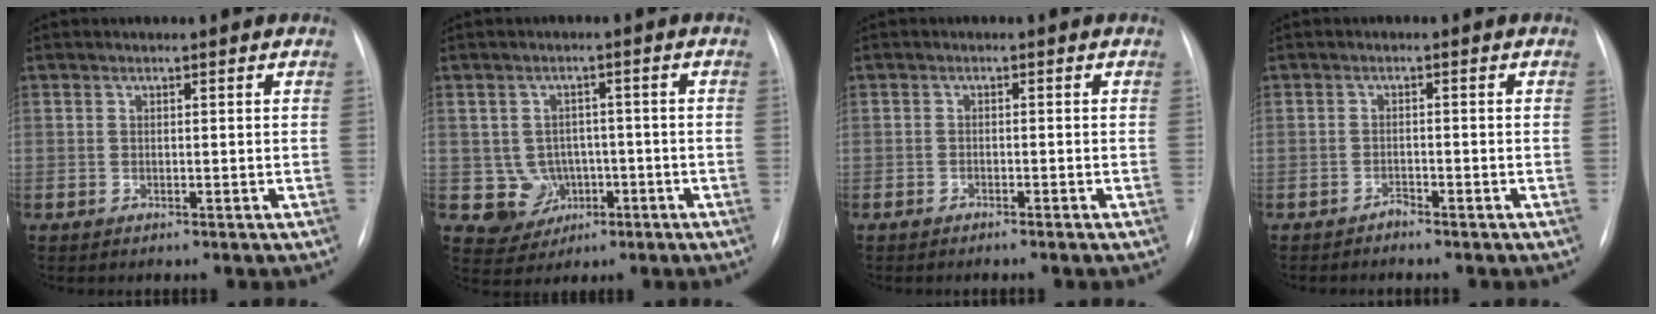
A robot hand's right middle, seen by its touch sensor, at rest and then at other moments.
{"total": 5.2, "force": [-1.1, 5.0, 0.8], "torque": [-0.011, 0.011, -0.007]}
{"total": 1.2, "force": [-1.0, -0.4, 0.6], "torque": [-0.011, 0.000, -0.020]}
{"total": 1.0, "force": [-1.0, 0.1, 0.0], "torque": [0.002, 0.001, -0.018]}